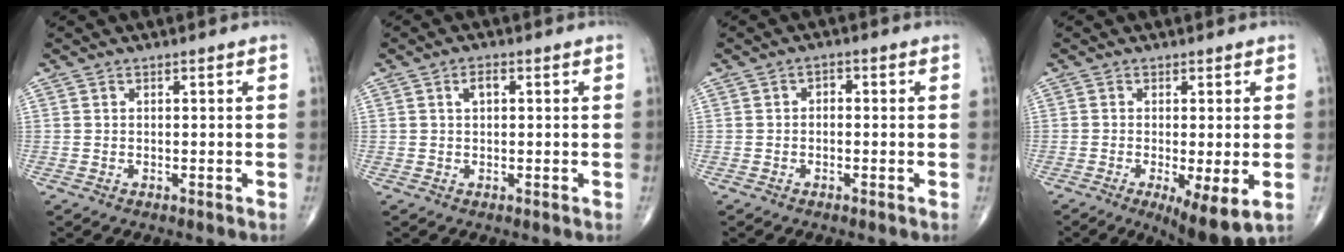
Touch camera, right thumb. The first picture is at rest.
{"total": 2.1, "force": [0.5, 1.1, 1.7], "torque": [-0.031, 0.007, 0.009]}
{"total": 1.6, "force": [-0.1, 1.1, 1.1], "torque": [-0.009, 0.008, -0.008]}
{"total": 8.5, "force": [-2.6, 2.2, 7.8], "torque": [-0.126, -0.023, -0.039]}